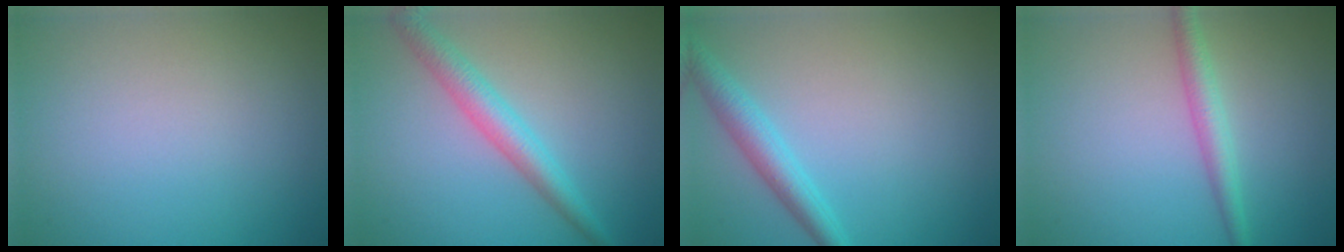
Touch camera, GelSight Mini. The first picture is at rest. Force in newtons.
{"total": 3.5, "press": 3.5, "slide": 0.1}
{"total": 2.8, "press": 2.8, "slide": 0.1}
{"total": 2.4, "press": 2.4, "slide": 0.0}